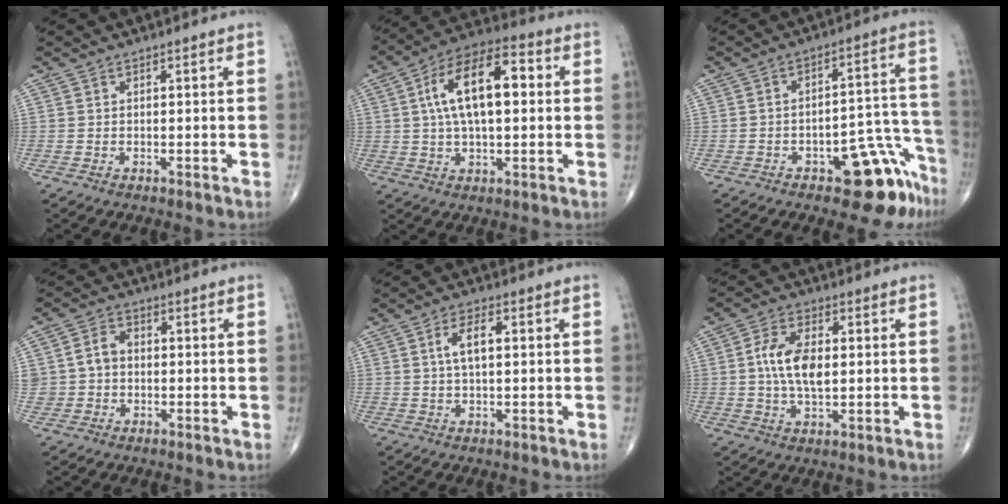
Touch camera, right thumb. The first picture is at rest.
{"total": 15.8, "force": [2.5, 7.5, 13.7], "torque": [-0.232, 0.027, 0.036]}
{"total": 13.0, "force": [-8.1, 5.5, 8.5], "torque": [-0.052, 0.083, -0.107]}
{"total": 5.0, "force": [-0.1, 4.3, 2.7], "torque": [-0.038, 0.017, -0.006]}
{"total": 4.9, "force": [0.9, 2.1, 4.3], "torque": [-0.084, 0.007, 0.015]}
{"total": 9.1, "force": [0.8, 4.7, 7.8], "torque": [-0.149, 0.000, 0.013]}